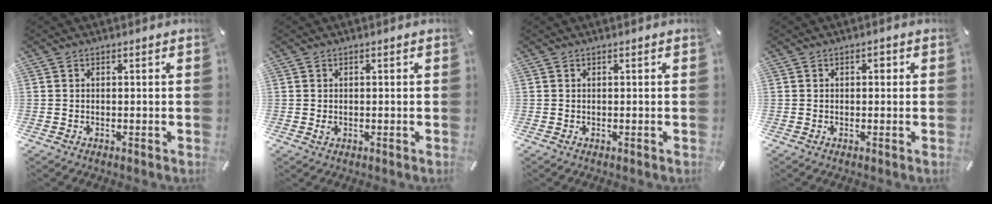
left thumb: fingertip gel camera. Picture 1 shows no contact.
{"total": 0.9, "force": [-0.1, 0.8, 0.5], "torque": [-0.002, -0.002, -0.004]}
{"total": 0.0}
{"total": 1.4, "force": [0.1, 1.1, 0.9], "torque": [-0.011, 0.005, -0.003]}